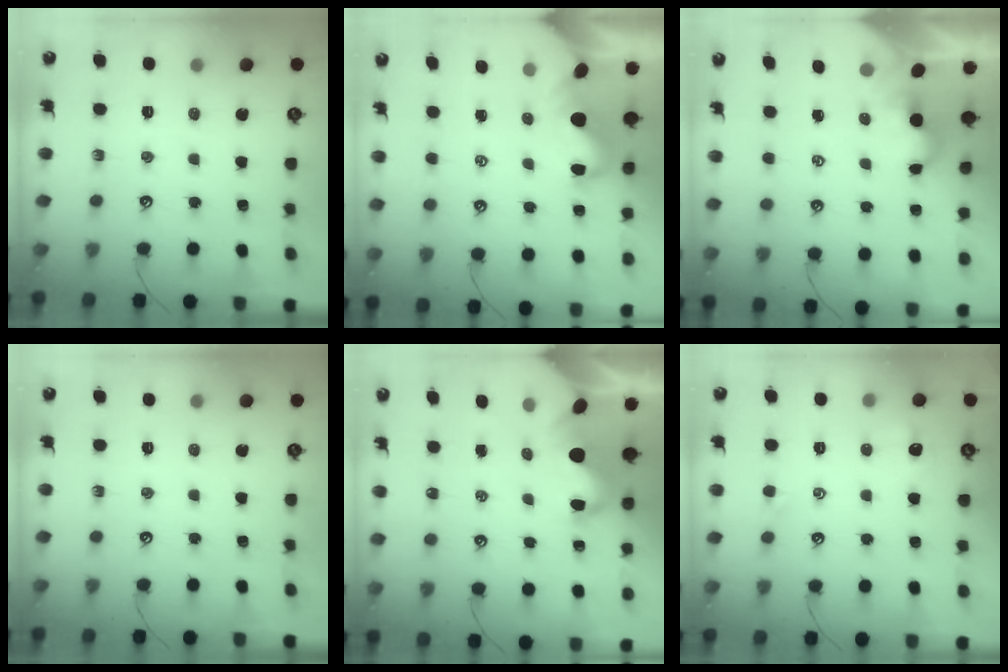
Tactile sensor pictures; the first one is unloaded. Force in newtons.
{"total": 1.6, "press": 1.2, "slide": 1.0}
{"total": 0.0}
{"total": 0.0}
{"total": 5.1, "press": 5.1, "slide": 0.5}
{"total": 0.6, "press": 0.4, "slide": 0.5}